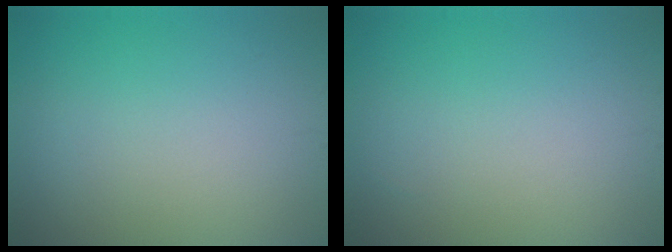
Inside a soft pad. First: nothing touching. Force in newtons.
{"total": 0.0}